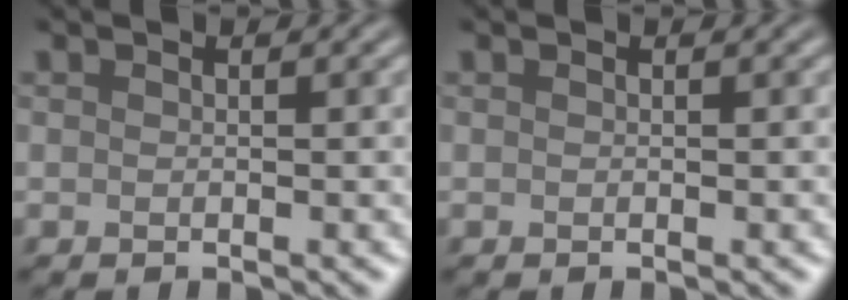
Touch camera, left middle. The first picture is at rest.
{"total": 0.0}